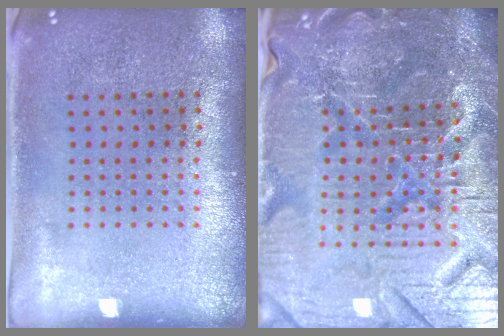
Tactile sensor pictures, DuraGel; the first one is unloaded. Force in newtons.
{"total": 5.9, "press": 5.5, "slide": 2.2}